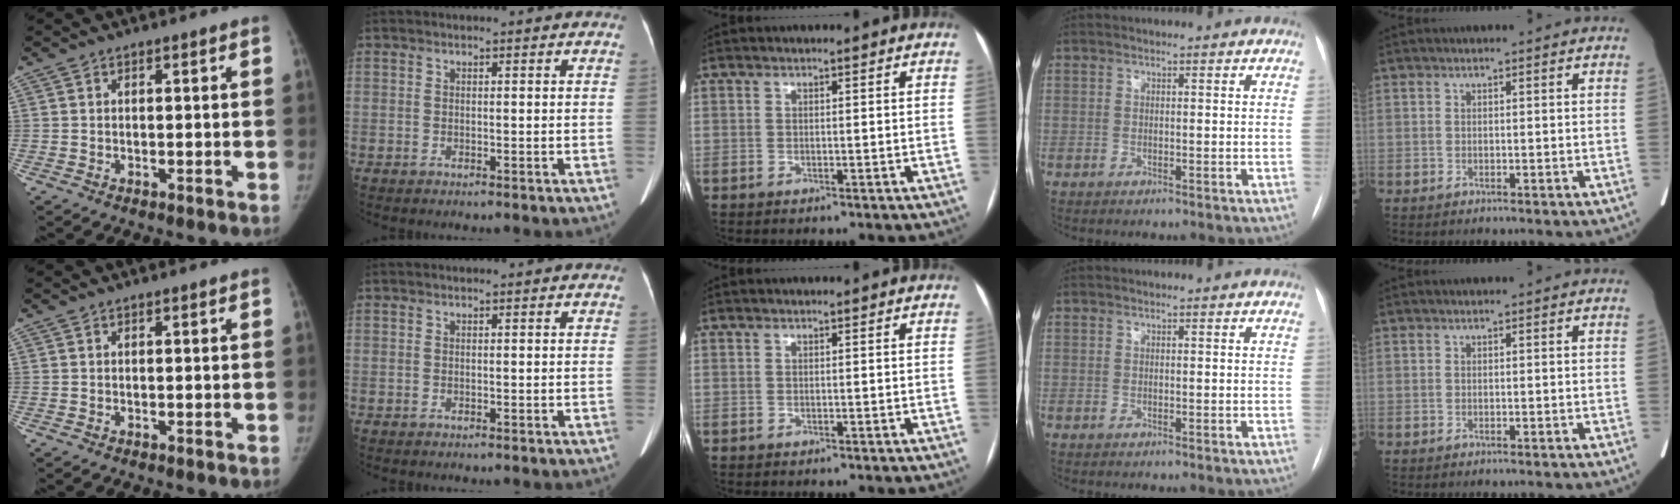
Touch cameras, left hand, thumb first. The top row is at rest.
{}